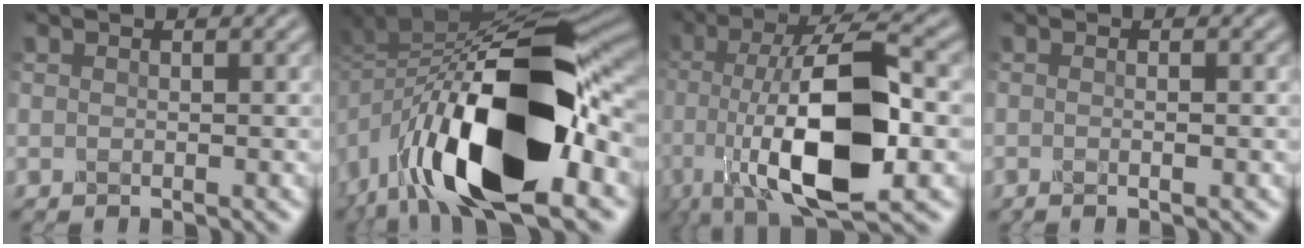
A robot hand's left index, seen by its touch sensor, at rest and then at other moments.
{"total": 17.0, "force": [-5.2, 8.0, 14.1], "torque": [-0.255, -0.015, -0.087]}
{"total": 14.6, "force": [-2.9, 5.6, 13.1], "torque": [-0.237, 0.006, -0.056]}
{"total": 1.6, "force": [-0.2, 0.6, 1.4], "torque": [0.000, 0.003, -0.016]}